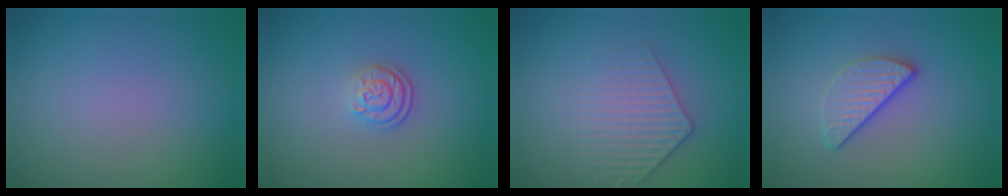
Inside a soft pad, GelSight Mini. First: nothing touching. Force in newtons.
{"total": 2.3, "press": 1.9, "slide": 1.4}
{"total": 3.2, "press": 2.8, "slide": 1.4}
{"total": 2.9, "press": 2.4, "slide": 1.7}